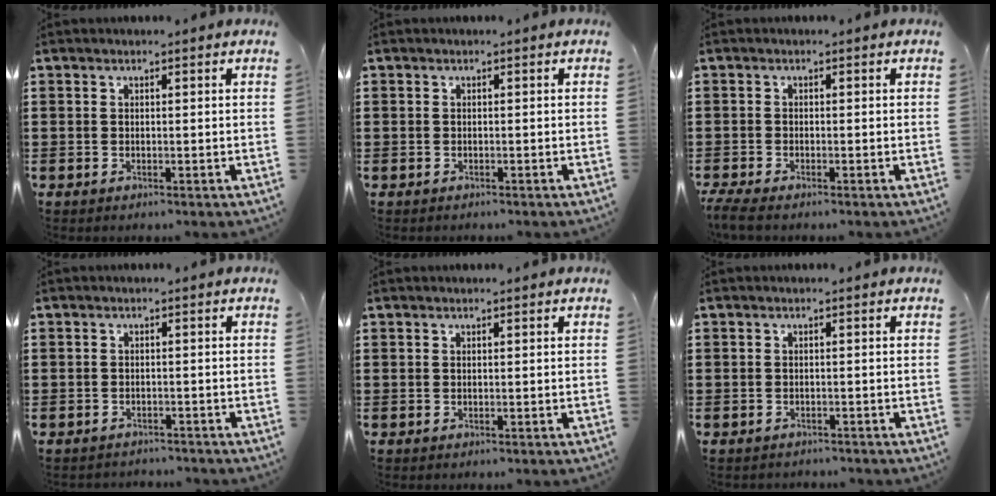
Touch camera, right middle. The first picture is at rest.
{"total": 0.6, "force": [-0.4, 0.4, -0.1], "torque": [0.002, 0.004, -0.010]}
{"total": 1.6, "force": [-1.4, 0.1, 0.8], "torque": [-0.021, -0.003, -0.029]}
{"total": 1.6, "force": [-1.6, 0.3, -0.3], "torque": [0.001, 0.003, -0.037]}
{"total": 0.0}
{"total": 1.1, "force": [-1.0, 0.4, -0.1], "torque": [0.000, 0.004, -0.023]}